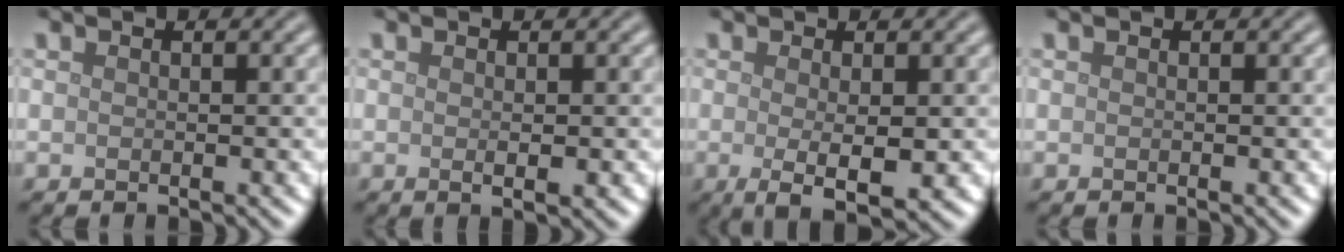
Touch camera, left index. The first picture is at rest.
{"total": 1.3, "force": [-0.1, 0.3, 1.3], "torque": [-0.021, -0.004, 0.000]}
{"total": 3.6, "force": [-0.5, 0.8, 3.5], "torque": [-0.057, -0.011, -0.004]}
{"total": 0.0}